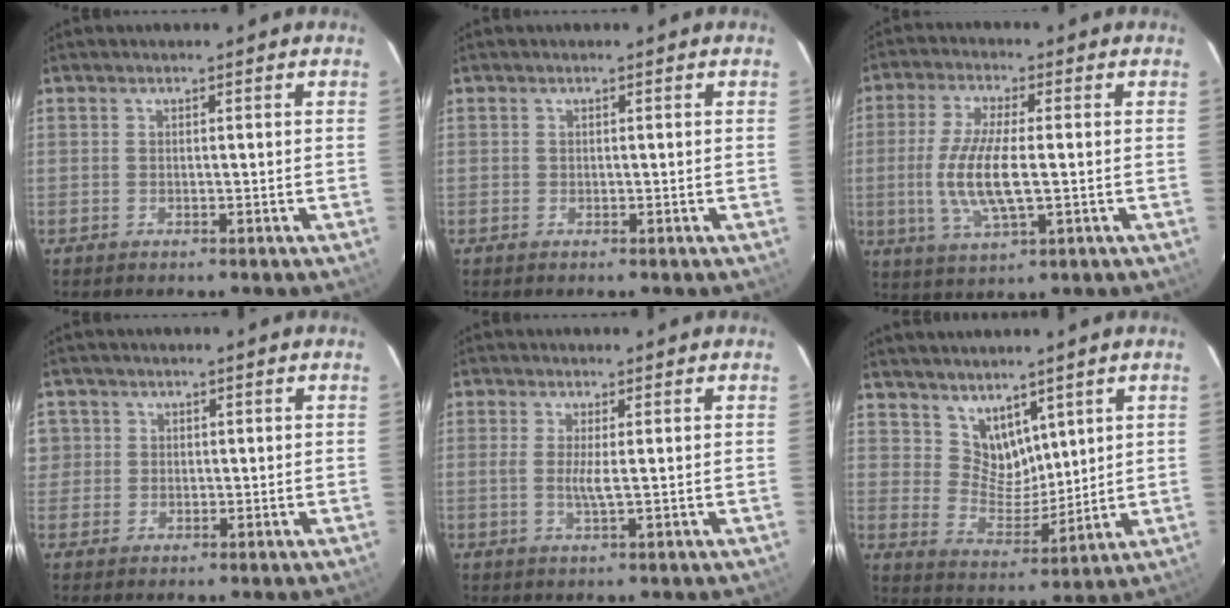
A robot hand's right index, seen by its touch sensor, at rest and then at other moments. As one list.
[{"total": 0.0}, {"total": 10.8, "force": [-0.9, 3.1, 10.3], "torque": [-0.211, -0.007, -0.016]}, {"total": 3.8, "force": [0.7, 3.7, 0.4], "torque": [0.007, 0.019, 0.015]}, {"total": 2.7, "force": [0.1, 0.0, 2.7], "torque": [-0.054, -0.006, -0.001]}, {"total": 7.4, "force": [5.3, 4.6, 2.3], "torque": [-0.032, -0.003, 0.111]}]